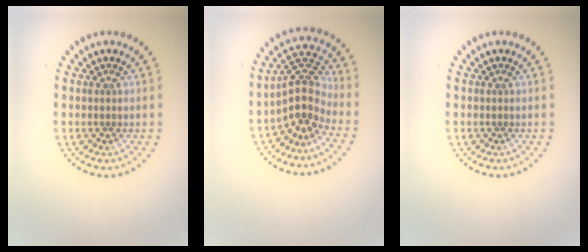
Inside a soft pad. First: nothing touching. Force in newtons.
{"total": 3.8, "press": 3.1, "slide": 2.2}
{"total": 0.0}